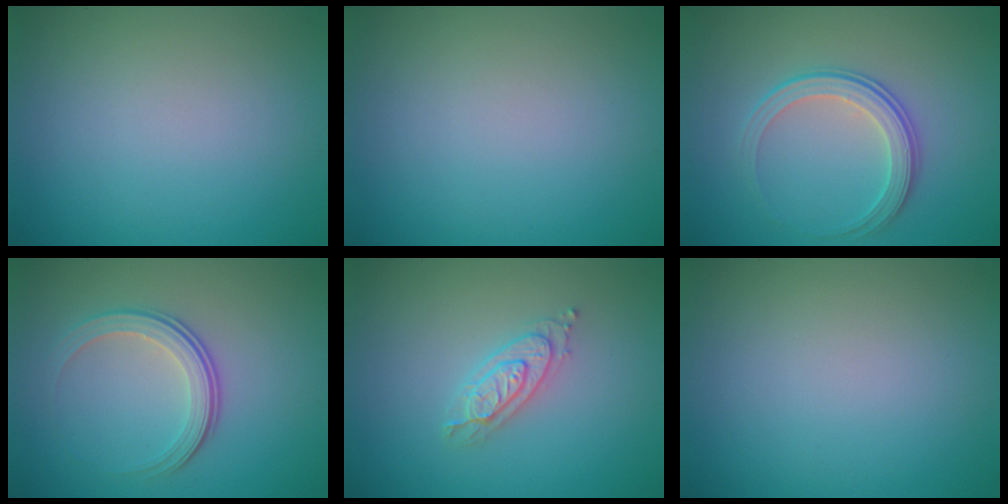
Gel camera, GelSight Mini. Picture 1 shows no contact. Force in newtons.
{"total": 0.0}
{"total": 3.3, "press": 2.8, "slide": 1.8}
{"total": 3.5, "press": 2.6, "slide": 2.3}
{"total": 2.6, "press": 2.6, "slide": 0.5}
{"total": 0.0}